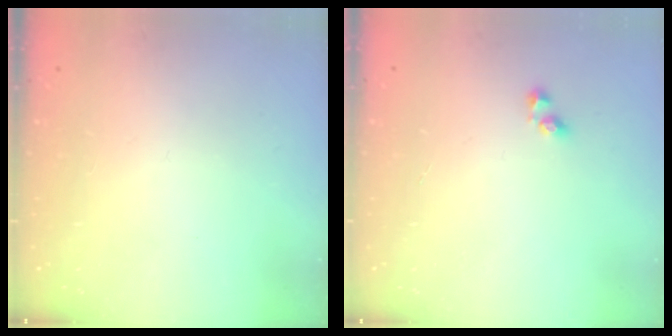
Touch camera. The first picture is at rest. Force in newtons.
{"total": 2.2, "press": 1.9, "slide": 1.1}